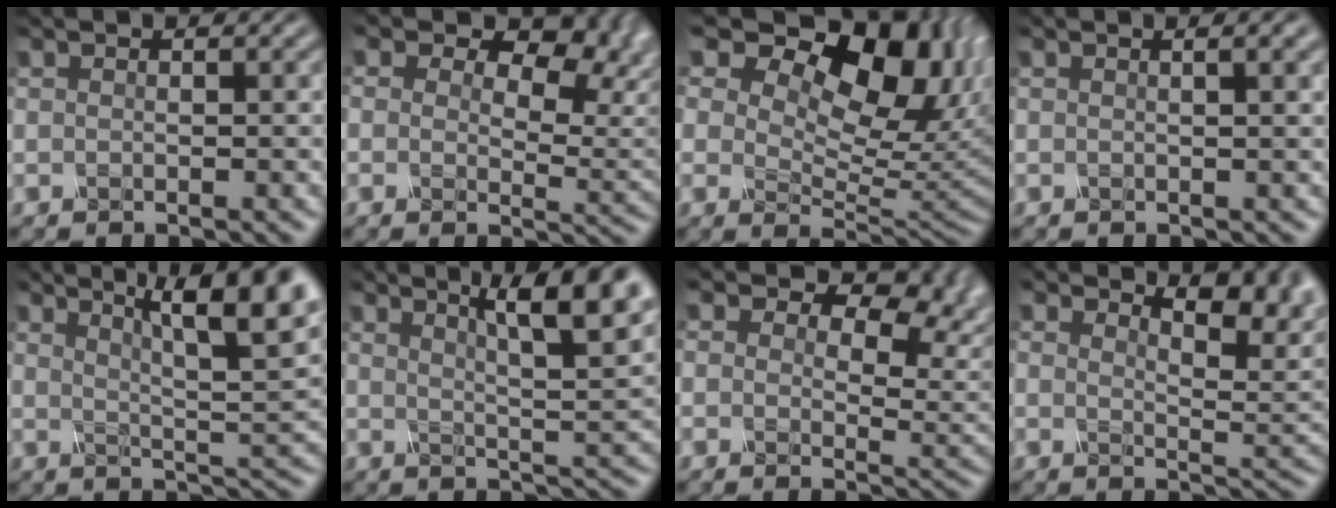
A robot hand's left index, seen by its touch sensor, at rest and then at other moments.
{"total": 10.1, "force": [4.8, 6.2, 6.3], "torque": [-0.078, 0.011, 0.062]}
{"total": 16.2, "force": [8.4, 9.3, 10.4], "torque": [-0.151, 0.049, 0.119]}
{"total": 3.0, "force": [1.3, 1.2, 2.5], "torque": [-0.016, 0.012, 0.001]}
{"total": 10.0, "force": [5.1, 2.9, 8.1], "torque": [-0.081, 0.021, 0.065]}
{"total": 8.7, "force": [4.6, 2.4, 7.0], "torque": [-0.066, 0.021, 0.056]}
{"total": 8.6, "force": [4.0, 5.3, 5.5], "torque": [-0.064, 0.004, 0.049]}
{"total": 6.0, "force": [3.5, 2.6, 4.2], "torque": [-0.052, 0.003, 0.047]}